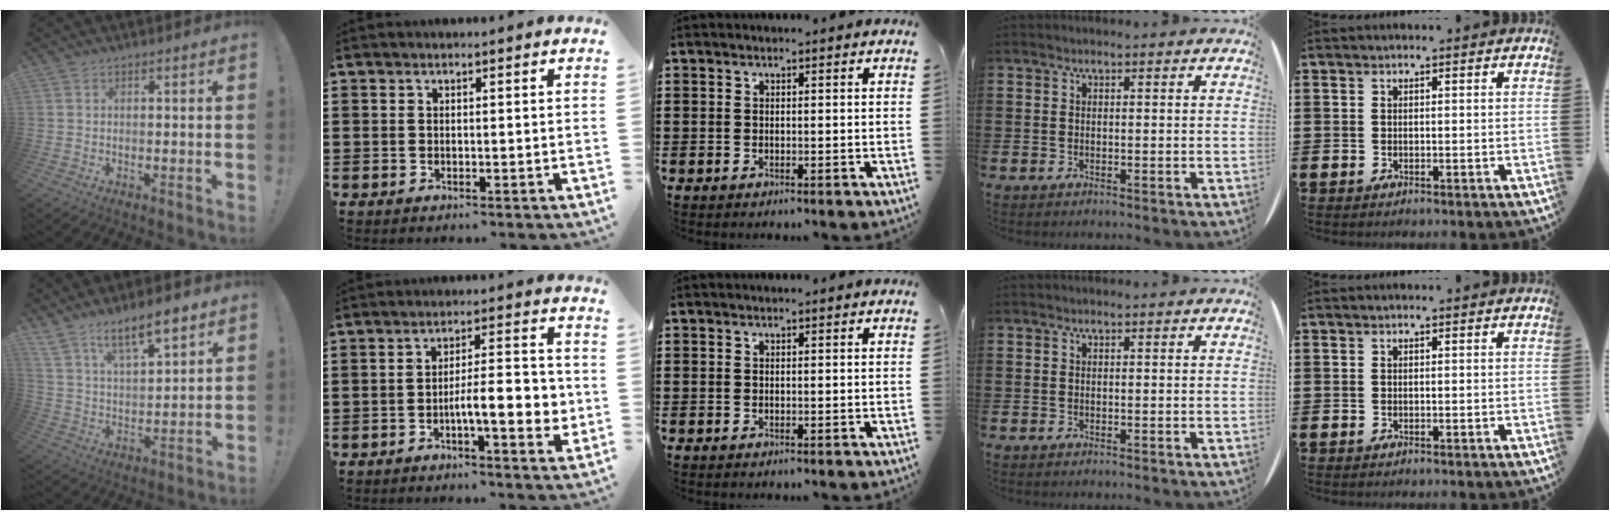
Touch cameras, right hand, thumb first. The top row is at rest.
{"thumb": {"total": 11.7, "force": [8.9, 3.9, 6.5], "torque": [-0.113, -0.056, 0.160]}, "index": {"total": 8.8, "force": [-2.1, 2.5, 8.1], "torque": [-0.110, -0.001, -0.039]}}